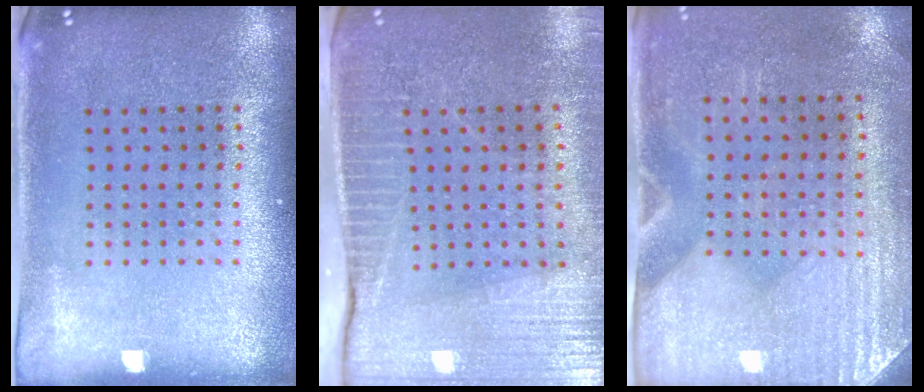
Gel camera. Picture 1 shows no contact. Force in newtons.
{"total": 3.6, "press": 3.3, "slide": 1.5}
{"total": 3.0, "press": 2.6, "slide": 1.5}